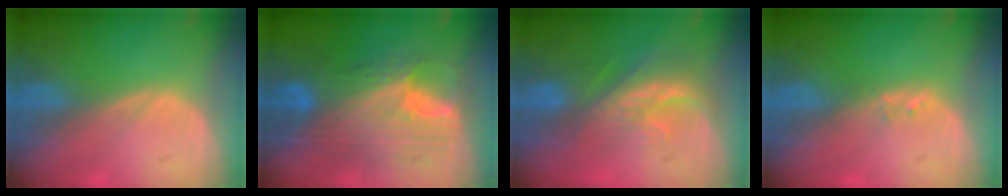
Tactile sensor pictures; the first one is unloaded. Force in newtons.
{"total": 11.7, "press": 11.7, "slide": 1.1}
{"total": 8.3, "press": 7.2, "slide": 4.0}
{"total": 1.0, "press": 1.0, "slide": 0.2}